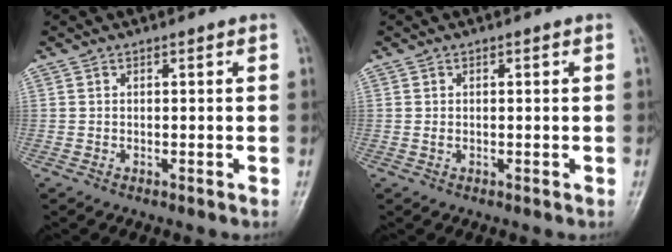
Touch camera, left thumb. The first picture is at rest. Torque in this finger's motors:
{"motor_torque": [-0.04, -0.12, 0.25, 0.03, -0.01]}